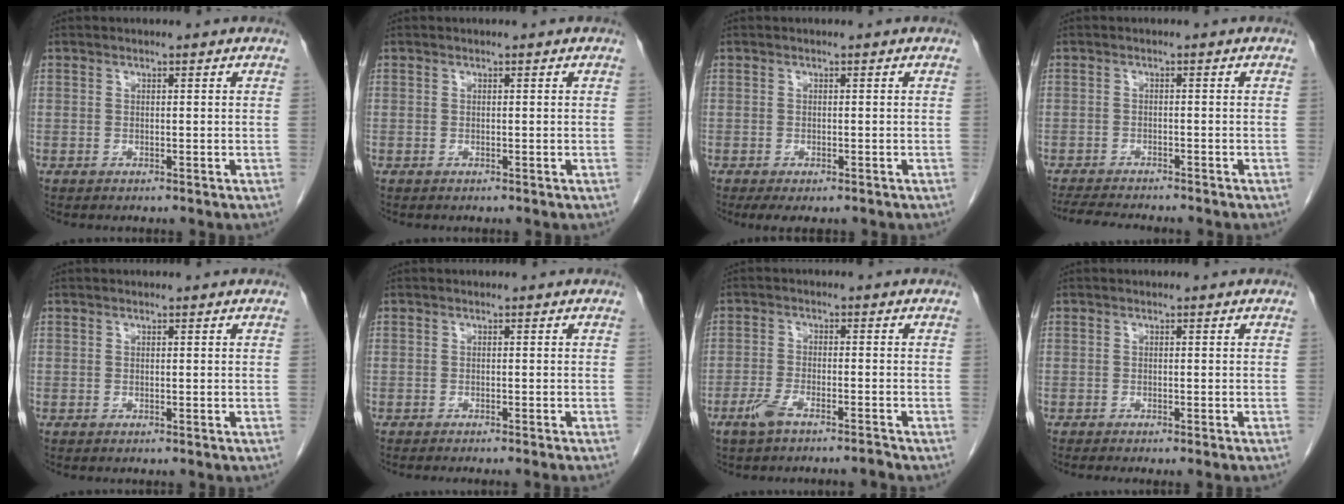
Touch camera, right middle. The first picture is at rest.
{"total": 0.0}
{"total": 3.4, "force": [-2.4, 1.3, 2.0], "torque": [-0.029, -0.008, -0.032]}
{"total": 7.7, "force": [-6.9, 0.9, 3.2], "torque": [-0.050, -0.013, -0.106]}
{"total": 0.0}
{"total": 5.5, "force": [-4.9, -0.5, 2.4], "torque": [-0.012, -0.008, -0.066]}
{"total": 4.0, "force": [-3.2, 0.1, 2.3], "torque": [-0.052, -0.003, -0.064]}
{"total": 2.4, "force": [-2.1, -0.3, 1.2], "torque": [-0.012, 0.002, -0.027]}